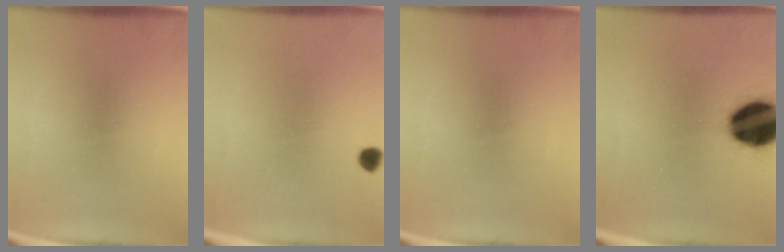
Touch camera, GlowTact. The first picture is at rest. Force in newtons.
{"total": 1.7}
{"total": 0.0}
{"total": 17.3}